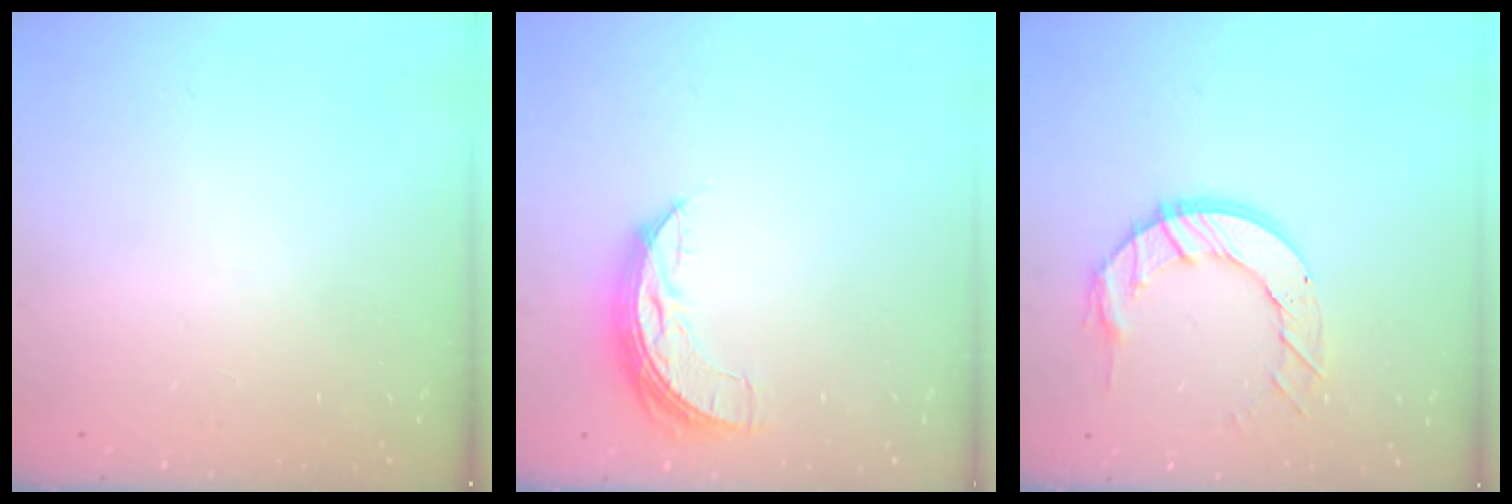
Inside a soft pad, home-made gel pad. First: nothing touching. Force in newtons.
{"total": 7.7, "press": 7.7, "slide": 0.4}
{"total": 10.7, "press": 10.6, "slide": 1.1}